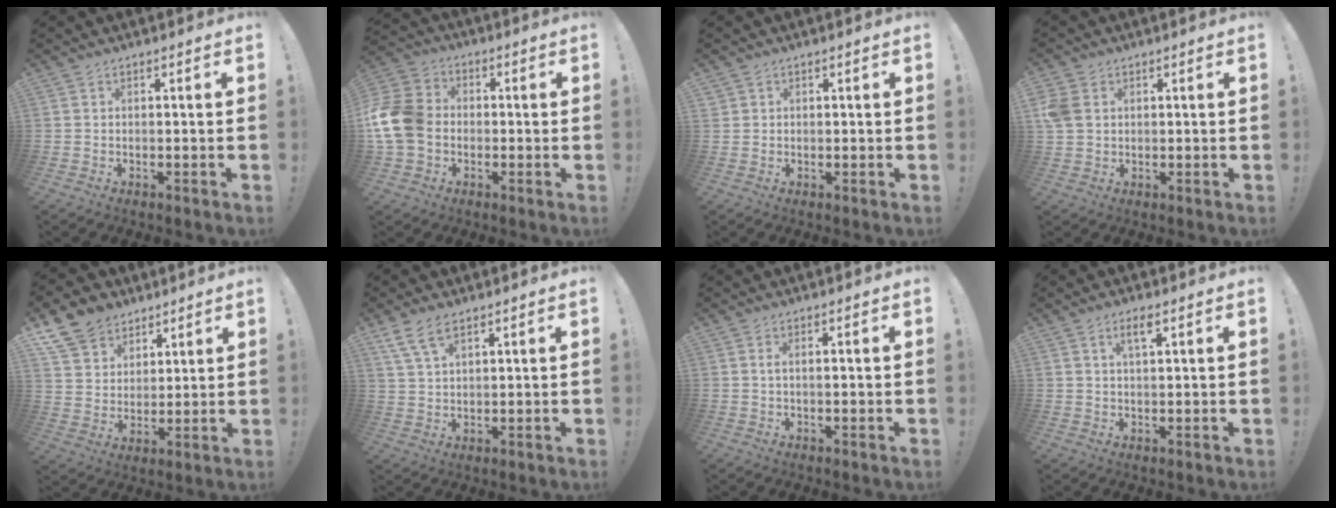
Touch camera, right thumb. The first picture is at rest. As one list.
[{"total": 14.8, "force": [-1.6, 11.7, 9.0], "torque": [-0.176, 0.025, -0.027]}, {"total": 1.2, "force": [0.7, 1.1, 0.1], "torque": [0.002, -0.001, 0.012]}, {"total": 6.2, "force": [1.6, 4.9, 3.5], "torque": [-0.080, 0.008, 0.034]}, {"total": 11.3, "force": [7.5, 8.0, 2.6], "torque": [-0.043, -0.054, 0.149]}, {"total": 7.4, "force": [4.6, 3.4, 4.7], "torque": [-0.087, -0.009, 0.090]}, {"total": 1.6, "force": [0.0, 0.0, 1.6], "torque": [-0.024, -0.004, -0.003]}, {"total": 3.4, "force": [1.8, 0.8, 2.8], "torque": [-0.046, -0.002, 0.026]}]